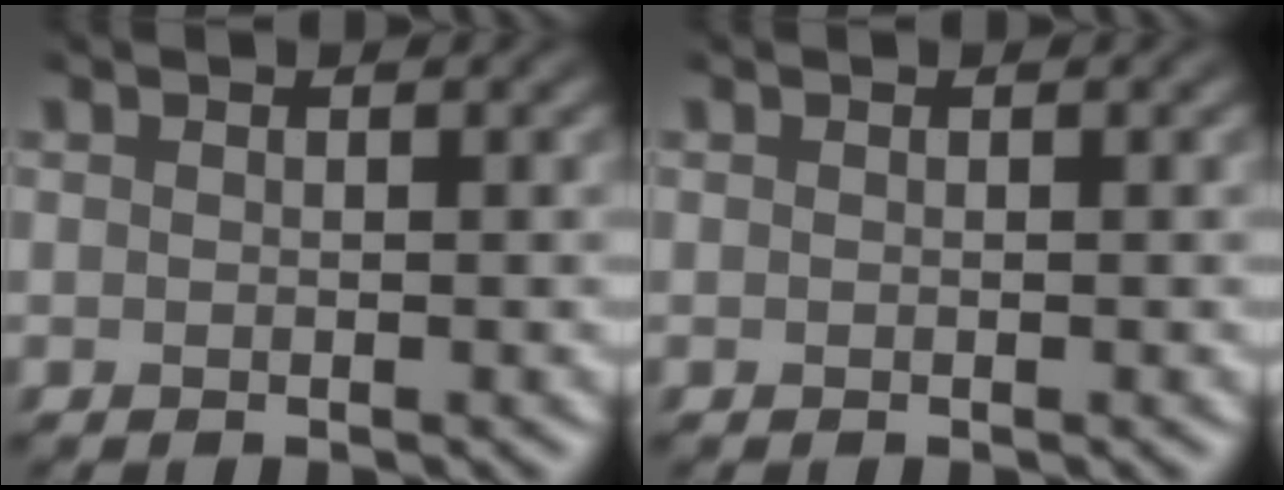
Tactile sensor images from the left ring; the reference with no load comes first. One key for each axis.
{"total": 0.0}